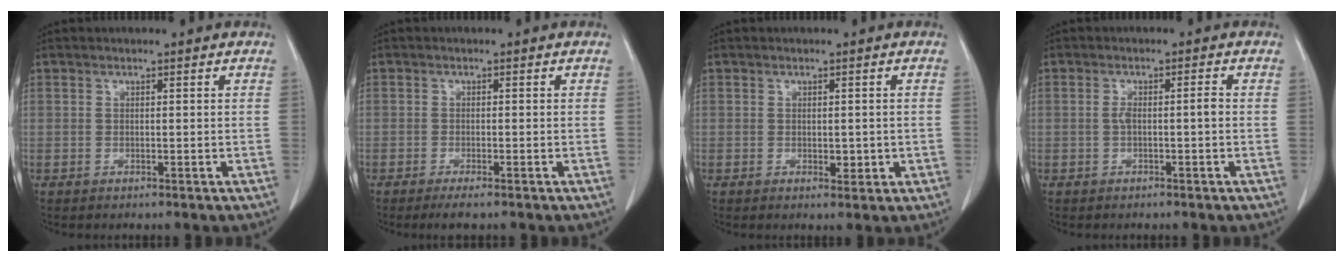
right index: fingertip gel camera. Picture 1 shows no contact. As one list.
[{"total": 2.3, "force": [-1.8, 0.1, 1.5], "torque": [-0.026, -0.006, -0.031]}, {"total": 2.0, "force": [-0.2, 1.2, 1.6], "torque": [-0.018, -0.002, 0.004]}, {"total": 2.5, "force": [-0.3, 0.4, 2.5], "torque": [-0.047, 0.005, -0.004]}]